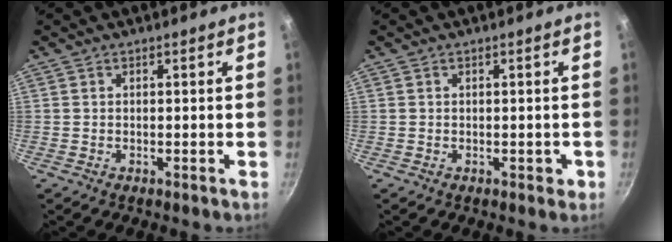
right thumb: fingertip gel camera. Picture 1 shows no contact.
{"total": 1.5, "force": [-0.3, 1.1, 0.9], "torque": [-0.001, 0.006, -0.003]}